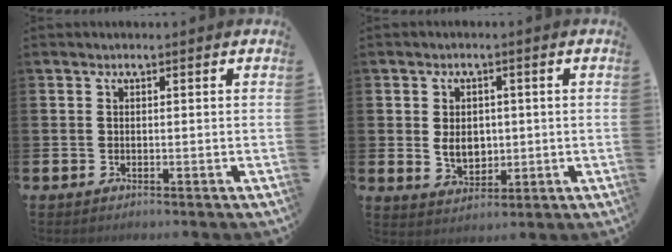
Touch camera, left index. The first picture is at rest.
{"total": 4.1, "force": [0.2, 3.1, 2.6], "torque": [-0.034, 0.000, -0.004]}